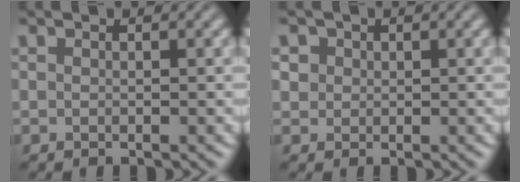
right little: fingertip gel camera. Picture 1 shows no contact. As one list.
[{"total": 1.9, "force": [0.8, 1.6, 0.6], "torque": [-0.020, 0.003, 0.022]}]